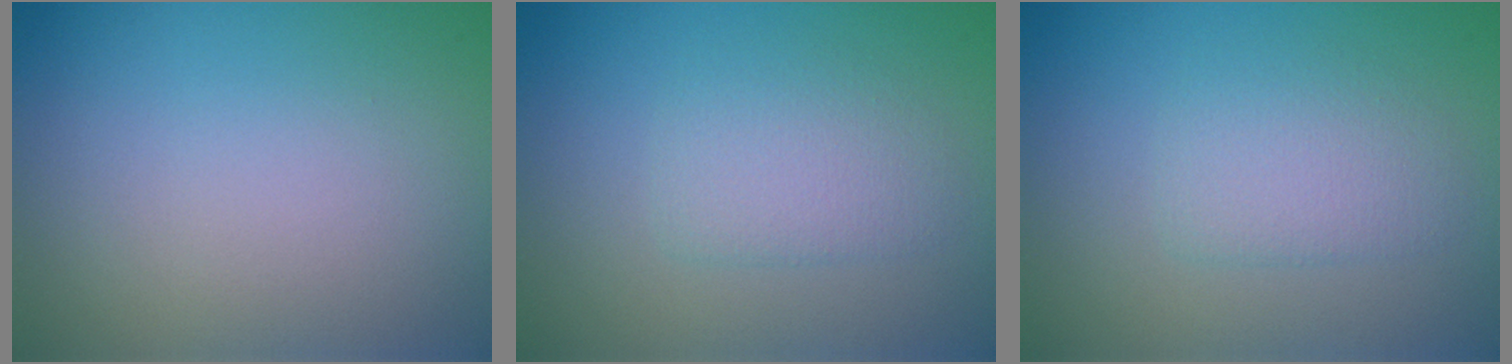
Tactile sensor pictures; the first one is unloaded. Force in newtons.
{"total": 2.4, "press": 2.4, "slide": 0.4}
{"total": 2.4, "press": 2.4, "slide": 0.4}